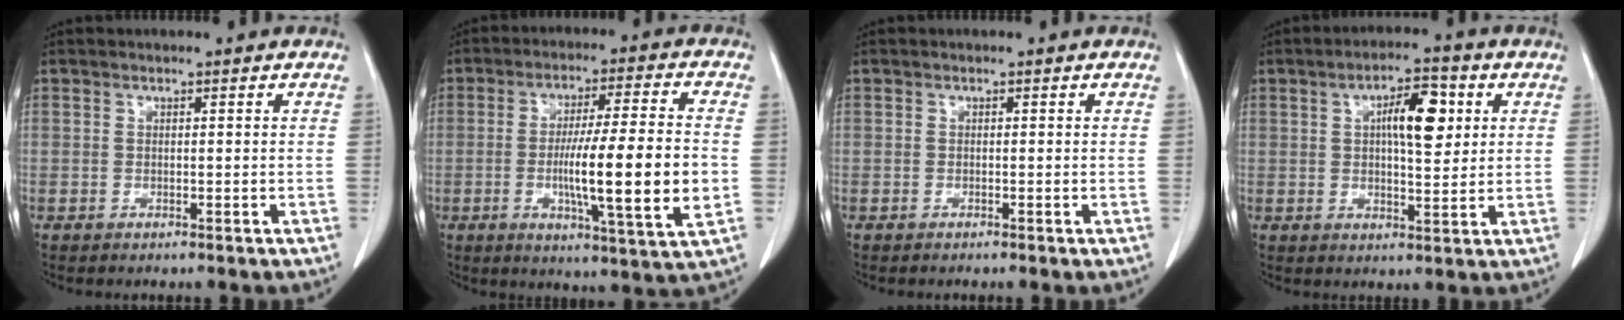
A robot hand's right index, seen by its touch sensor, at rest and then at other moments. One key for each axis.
{"total": 14.9, "fx": -2.2, "fy": 0.2, "fz": 14.8, "tx": -0.243, "ty": -0.009, "tz": -0.037}
{"total": 0.0}
{"total": 8.0, "fx": 2.2, "fy": 2.6, "fz": 7.2, "tx": -0.115, "ty": 0.011, "tz": 0.036}